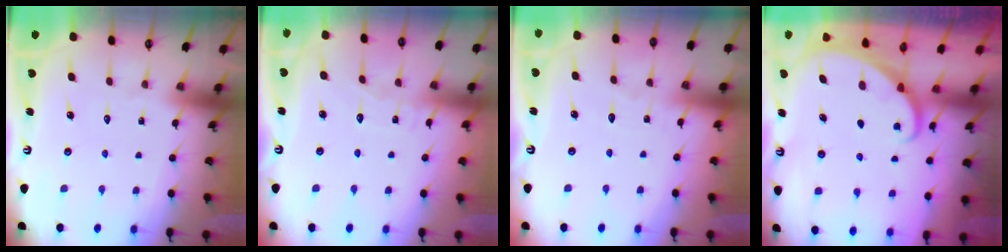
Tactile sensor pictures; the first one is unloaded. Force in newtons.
{"total": 5.0, "press": 5.0, "slide": 0.5}
{"total": 2.6, "press": 2.6, "slide": 0.3}
{"total": 1.6, "press": 1.6, "slide": 0.1}